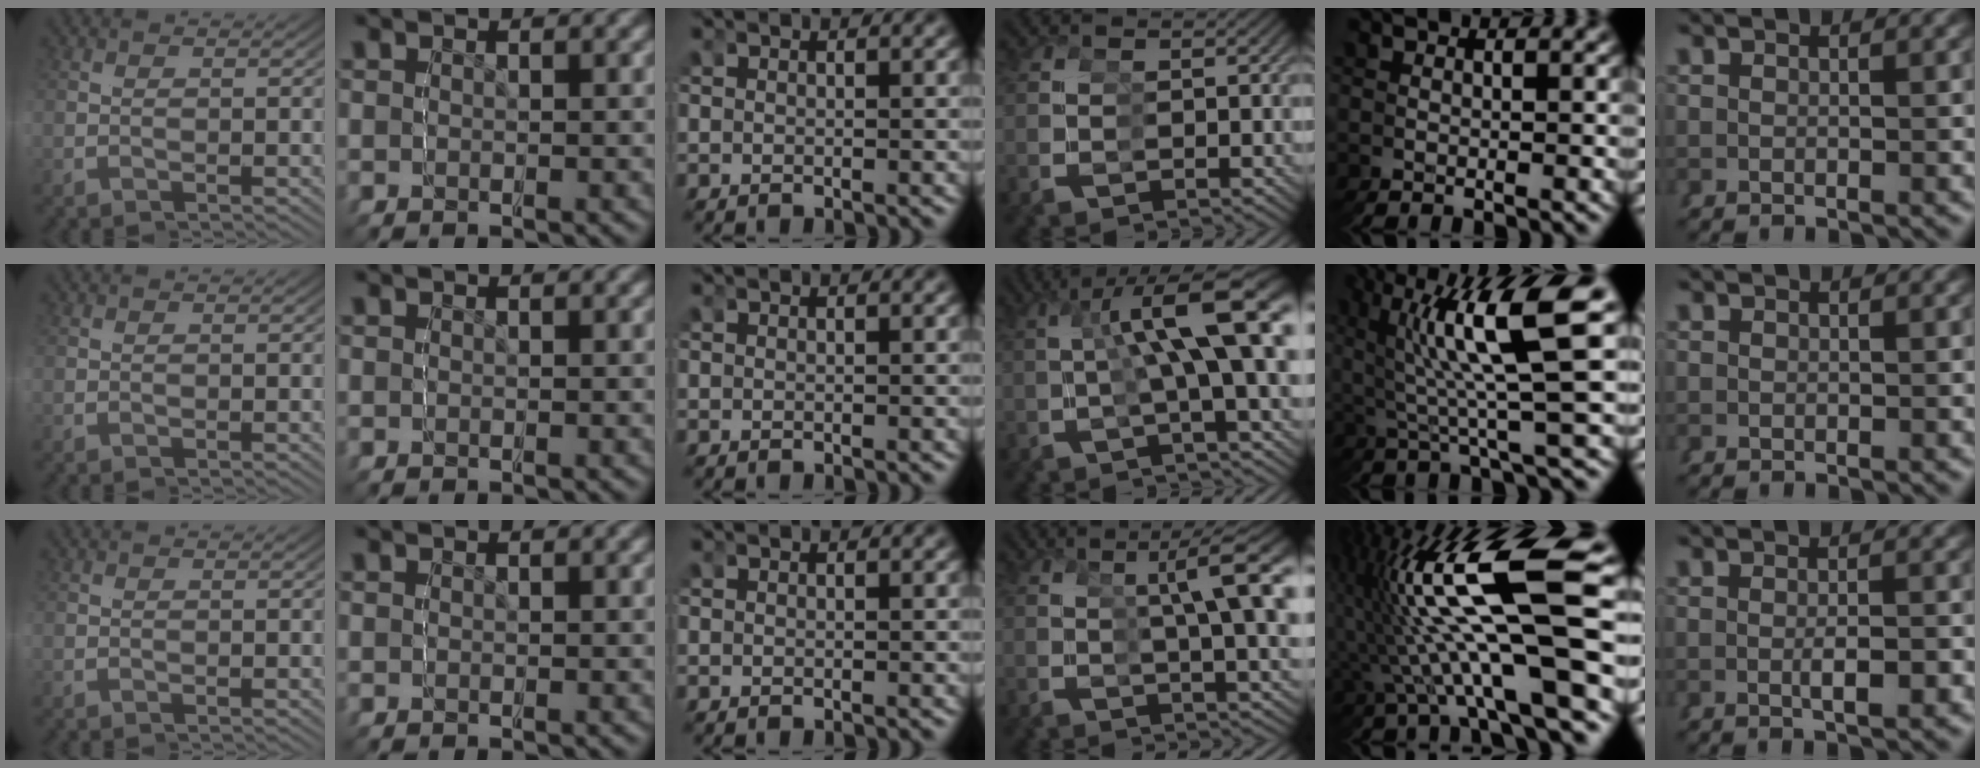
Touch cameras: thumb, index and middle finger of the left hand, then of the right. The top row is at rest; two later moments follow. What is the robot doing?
{"motion": "grasp_and_lifting", "object": "bottle"}